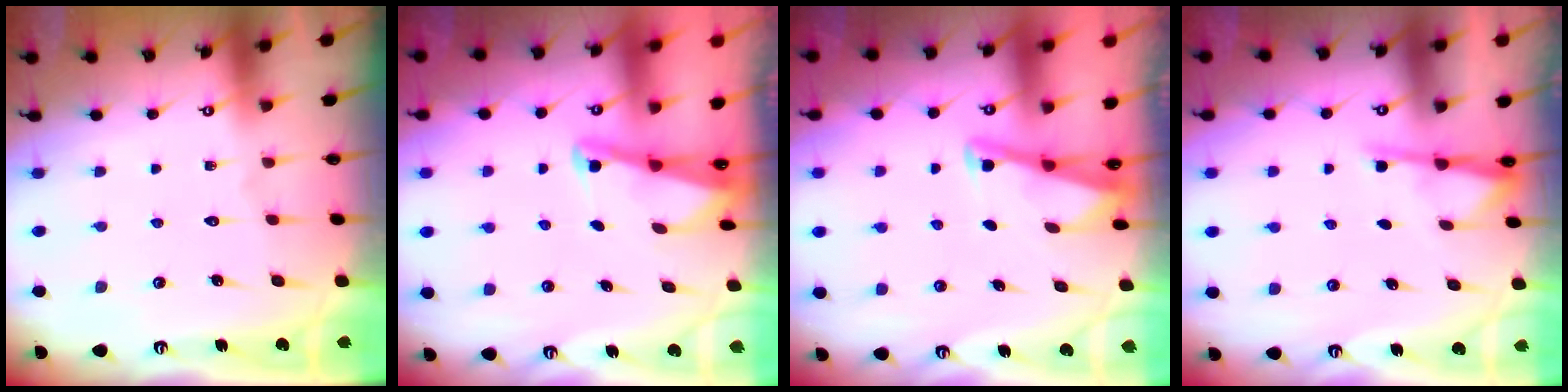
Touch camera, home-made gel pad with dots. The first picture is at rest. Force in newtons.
{"total": 2.2, "press": 2.2, "slide": 0.3}
{"total": 3.0, "press": 3.0, "slide": 0.3}
{"total": 2.8, "press": 2.7, "slide": 0.5}